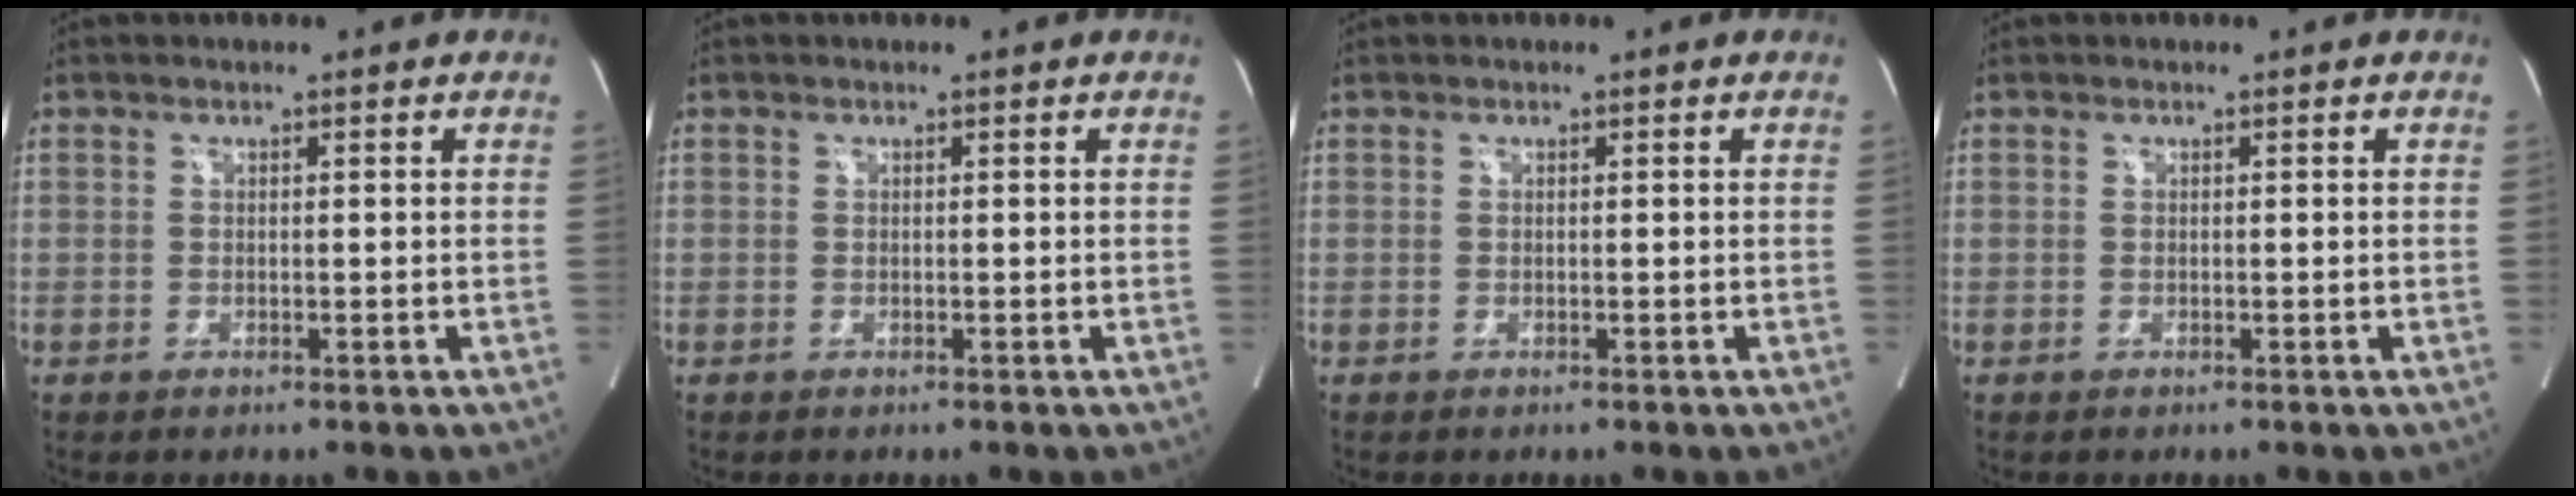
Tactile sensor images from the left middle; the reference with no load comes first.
{"total": 0.0}
{"total": 0.0}
{"total": 0.0}